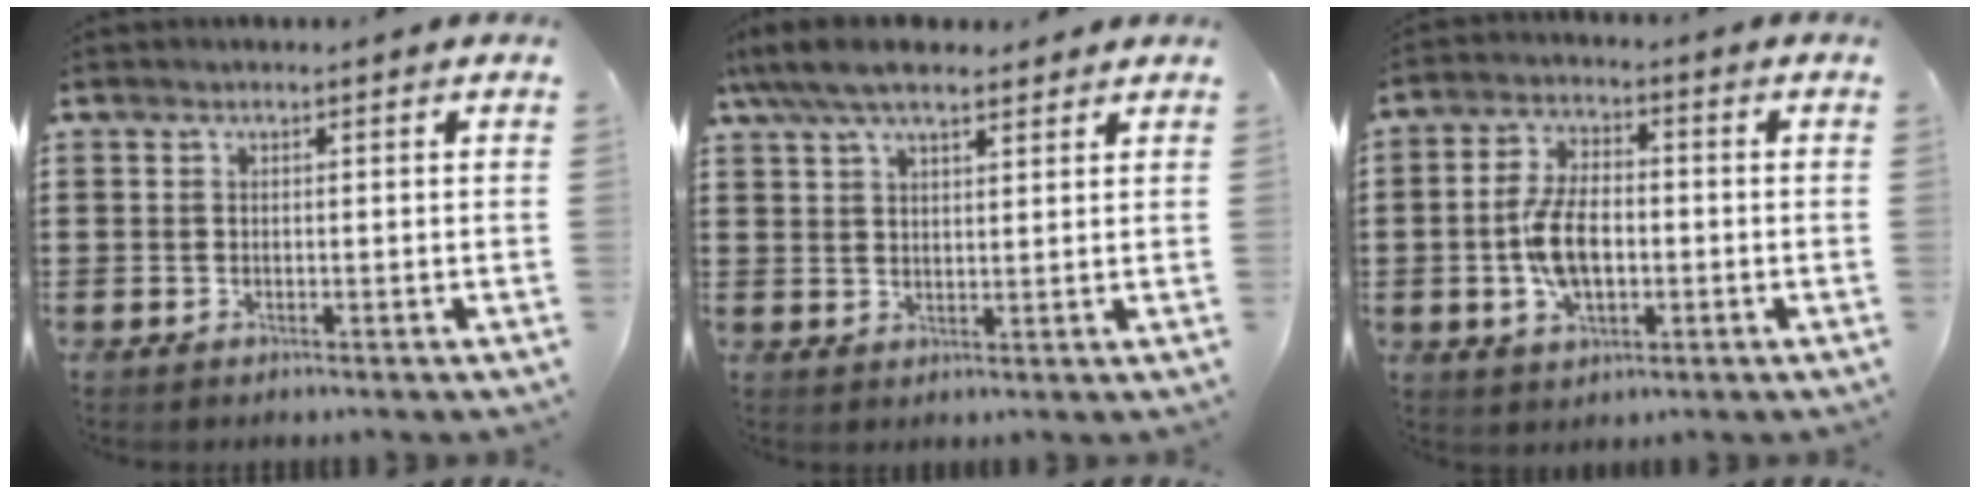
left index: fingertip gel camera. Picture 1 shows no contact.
{"total": 7.1, "force": [5.6, 2.2, 3.8], "torque": [-0.088, -0.004, 0.103]}
{"total": 7.9, "force": [-1.1, 4.2, 6.6], "torque": [-0.151, 0.002, -0.026]}